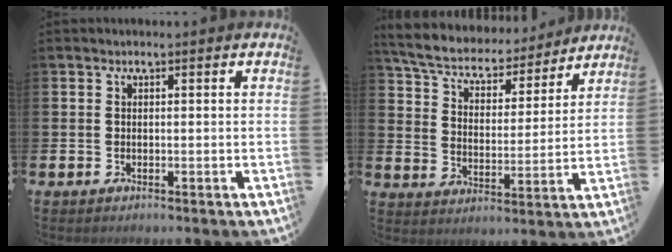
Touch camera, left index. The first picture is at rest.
{"total": 6.9, "force": [6.4, 1.9, 1.7], "torque": [-0.071, -0.045, 0.109]}